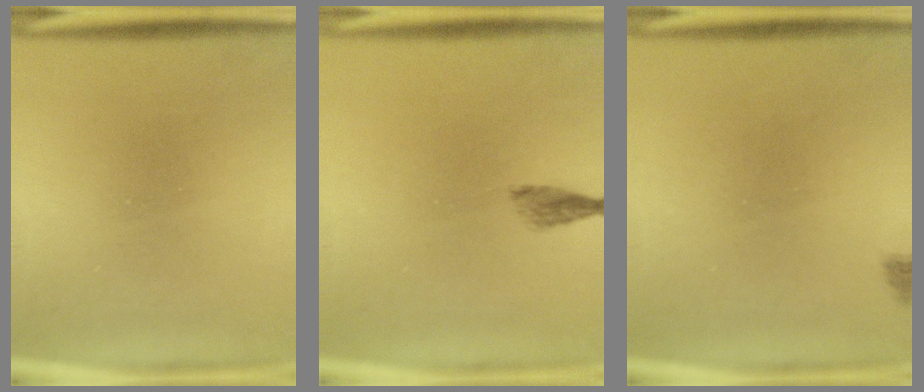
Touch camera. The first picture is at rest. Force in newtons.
{"total": 3.0}
{"total": 1.3}